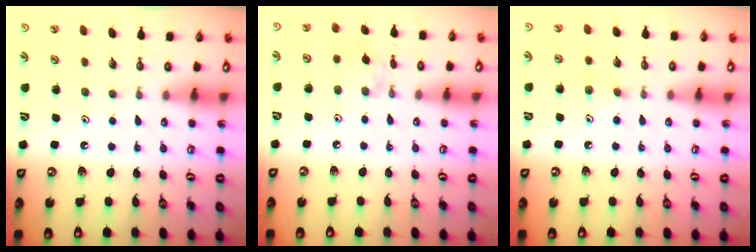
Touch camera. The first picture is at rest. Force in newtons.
{"total": 1.7, "press": 1.7, "slide": 0.4}
{"total": 4.2, "press": 4.2, "slide": 0.6}